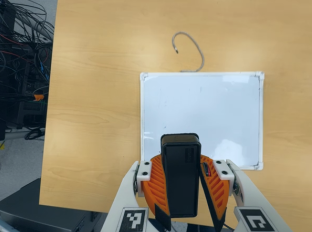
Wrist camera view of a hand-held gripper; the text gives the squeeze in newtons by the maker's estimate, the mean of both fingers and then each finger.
{"total": 10.9, "left": 10.5, "right": 11.4}